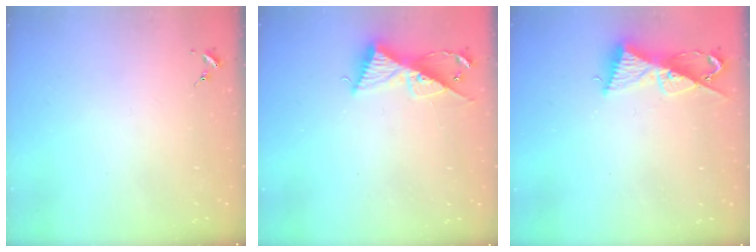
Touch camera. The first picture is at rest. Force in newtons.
{"total": 9.8, "press": 9.8, "slide": 0.6}
{"total": 9.9, "press": 9.9, "slide": 0.4}